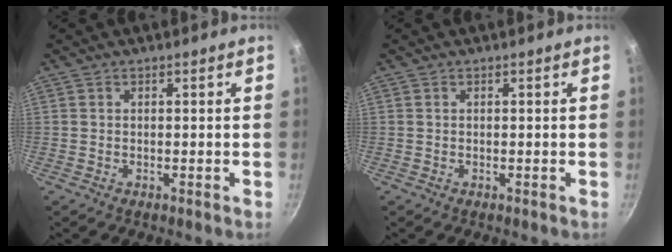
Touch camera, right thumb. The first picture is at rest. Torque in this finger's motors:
{"motor_torque": [-0.01, 0.01, 0.00, 0.00, 0.00]}